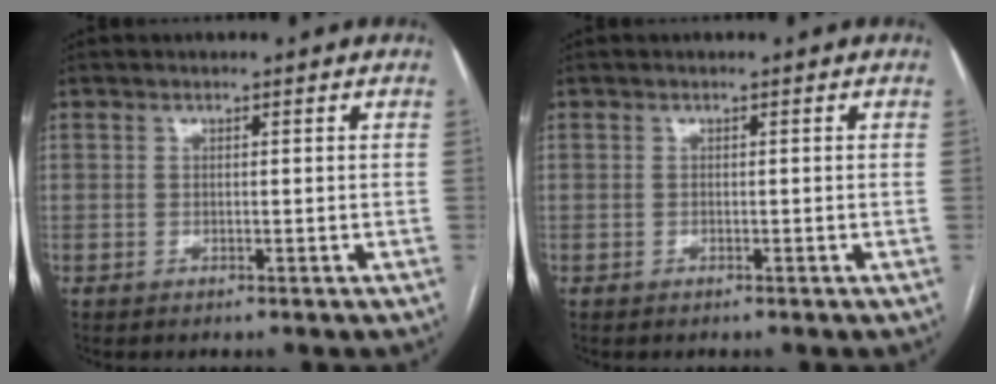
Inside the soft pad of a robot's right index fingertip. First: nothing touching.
{"total": 0.0}